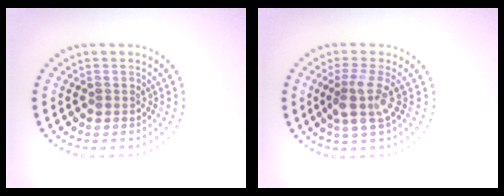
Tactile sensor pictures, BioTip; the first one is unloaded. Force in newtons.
{"total": 2.9, "press": 2.1, "slide": 2.0}